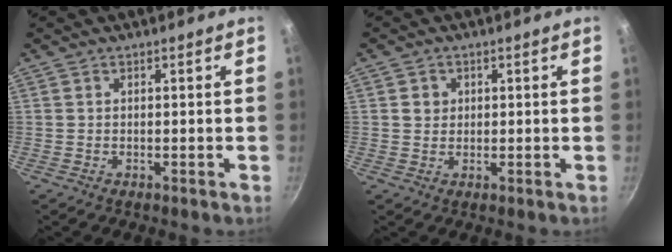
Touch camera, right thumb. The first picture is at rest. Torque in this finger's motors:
{"motor_torque": [0.16, 0.00, 0.27, -0.08, -0.02]}